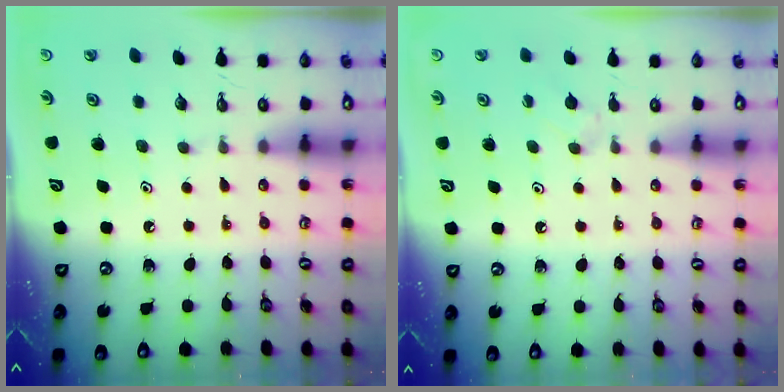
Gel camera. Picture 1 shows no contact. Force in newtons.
{"total": 3.3, "press": 3.2, "slide": 0.7}